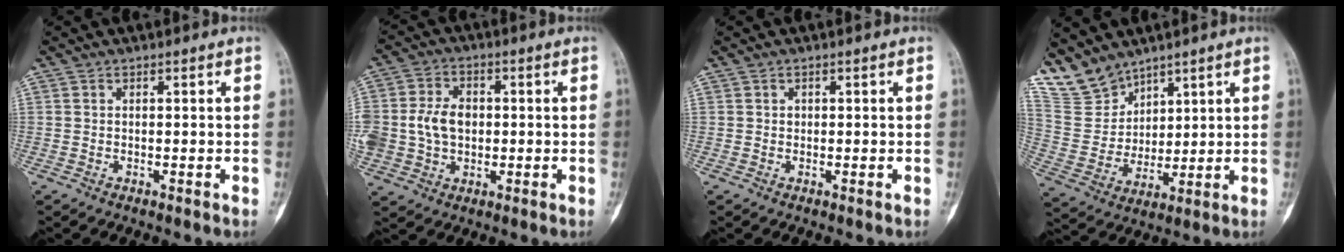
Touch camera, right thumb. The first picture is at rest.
{"total": 10.7, "force": [0.1, 8.1, 6.9], "torque": [-0.125, 0.013, 0.007]}
{"total": 0.5, "force": [0.1, 0.5, 0.2], "torque": [0.002, 0.002, 0.001]}
{"total": 9.9, "force": [8.4, 5.1, 1.1], "torque": [-0.005, -0.056, 0.189]}